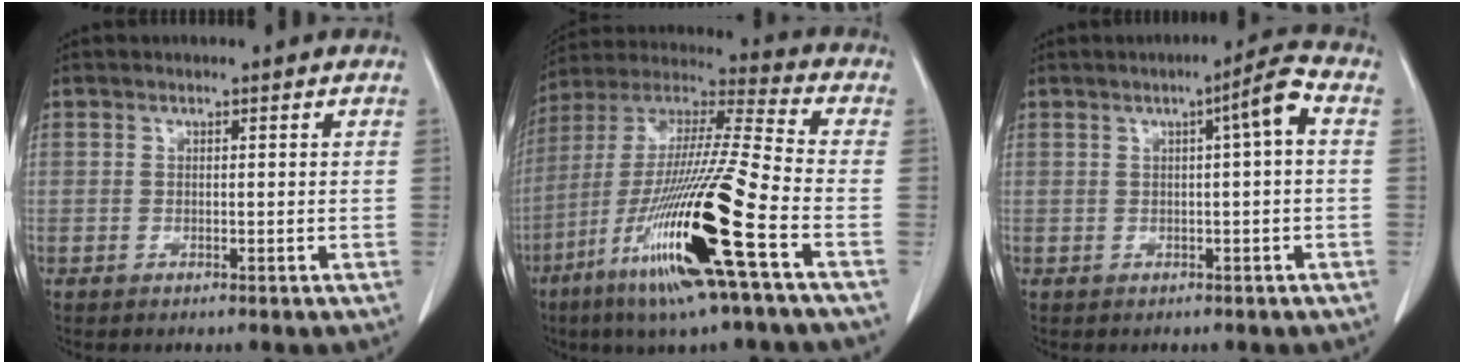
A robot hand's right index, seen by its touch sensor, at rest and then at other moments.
{"total": 23.2, "force": [-9.3, -0.1, 21.3], "torque": [-0.433, -0.045, -0.182]}
{"total": 4.2, "force": [0.7, -0.2, 4.2], "torque": [-0.060, 0.010, 0.011]}